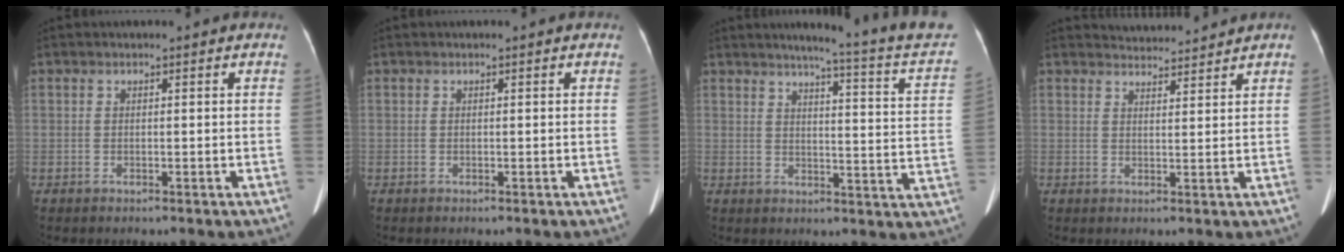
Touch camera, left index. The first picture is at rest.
{"total": 0.0}
{"total": 18.7, "force": [16.5, -1.2, 8.6], "torque": [-0.116, -0.072, 0.180]}
{"total": 4.2, "force": [4.1, -0.2, -0.3], "torque": [-0.007, 0.009, 0.064]}